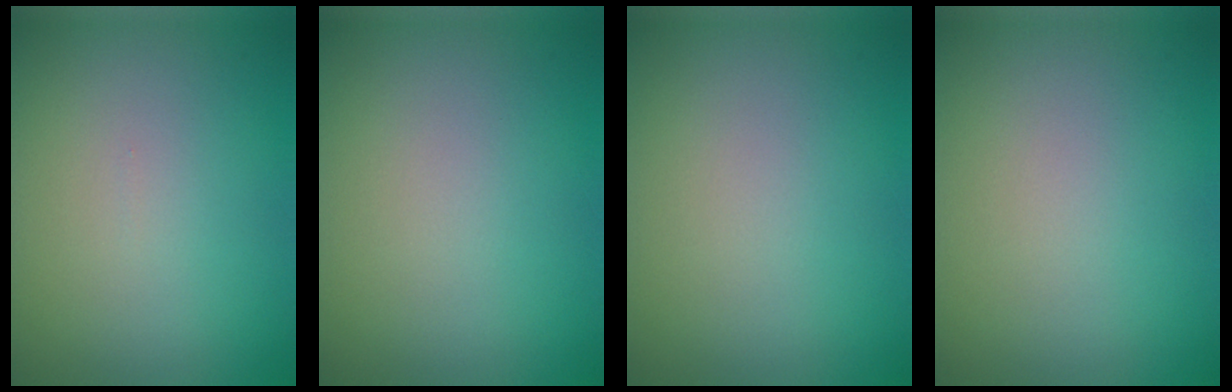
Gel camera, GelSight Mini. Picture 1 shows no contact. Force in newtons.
{"total": 0.0}
{"total": 0.0}
{"total": 0.0}